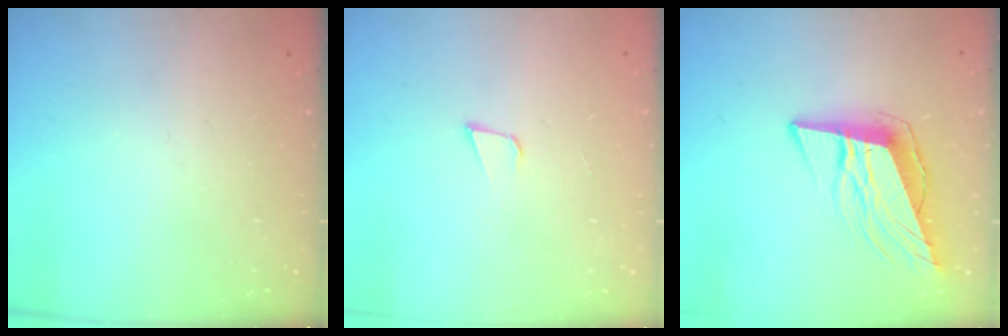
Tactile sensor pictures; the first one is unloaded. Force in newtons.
{"total": 3.2, "press": 1.9, "slide": 2.6}
{"total": 12.1, "press": 11.5, "slide": 3.6}